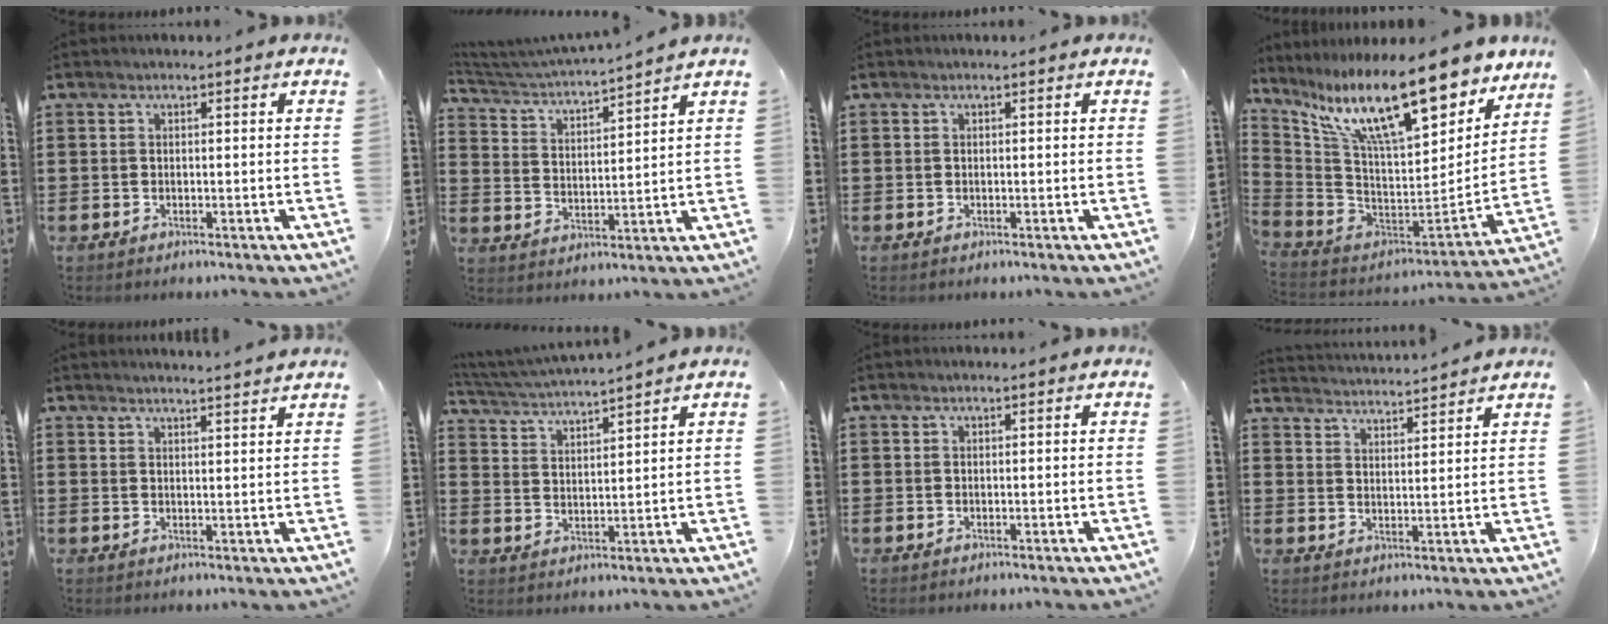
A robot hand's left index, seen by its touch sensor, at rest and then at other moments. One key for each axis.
{"total": 3.6, "fx": 3.5, "fy": -0.5, "fz": 0.7, "tx": -0.035, "ty": -0.031, "tz": 0.053}
{"total": 0.0}
{"total": 18.0, "fx": 11.9, "fy": 4.6, "fz": 12.7, "tx": -0.246, "ty": -0.079, "tz": 0.201}
{"total": 2.4, "fx": 2.3, "fy": -0.5, "fz": 0.1, "tx": -0.008, "ty": -0.008, "tz": 0.045}
{"total": 3.7, "fx": 3.6, "fy": -0.7, "fz": 0.7, "tx": -0.029, "ty": -0.020, "tz": 0.061}
{"total": 0.0}
{"total": 3.1, "fx": 3.1, "fy": -0.6, "fz": -0.3, "tx": -0.007, "ty": -0.020, "tz": 0.053}